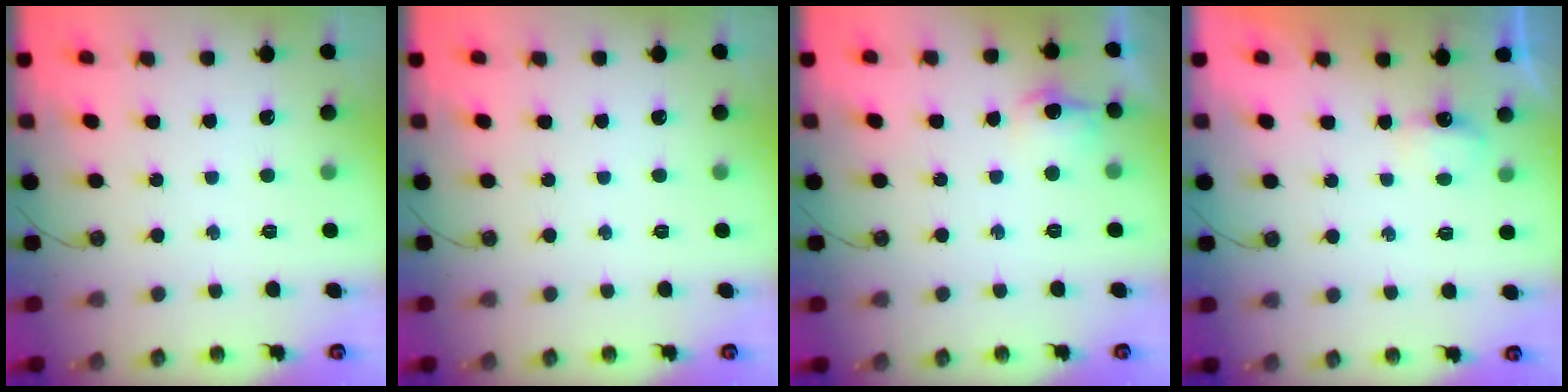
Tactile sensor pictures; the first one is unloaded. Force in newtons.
{"total": 0.0}
{"total": 8.2, "press": 8.2, "slide": 0.8}
{"total": 3.6, "press": 3.5, "slide": 0.7}